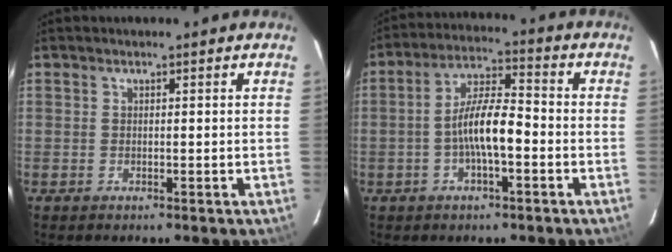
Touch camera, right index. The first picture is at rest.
{"total": 8.5, "force": [-2.4, 2.1, 7.8], "torque": [-0.155, 0.012, -0.044]}